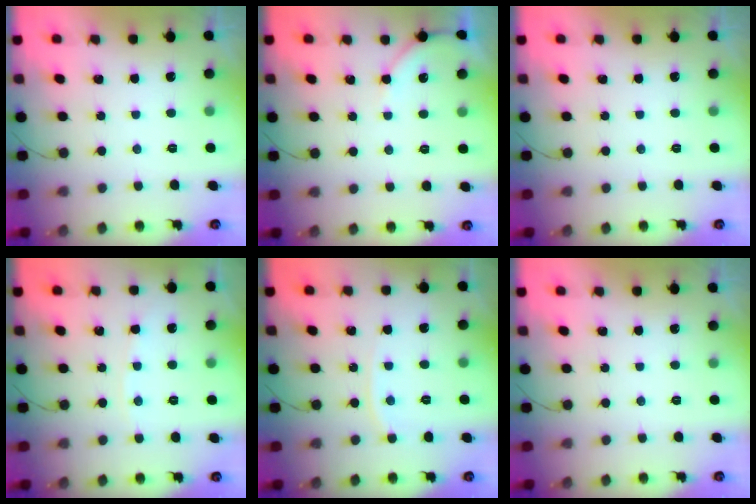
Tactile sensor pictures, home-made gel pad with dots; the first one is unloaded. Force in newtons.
{"total": 4.7, "press": 4.6, "slide": 0.7}
{"total": 0.0}
{"total": 2.6, "press": 2.6, "slide": 0.2}
{"total": 3.5, "press": 3.5, "slide": 0.5}
{"total": 0.0}